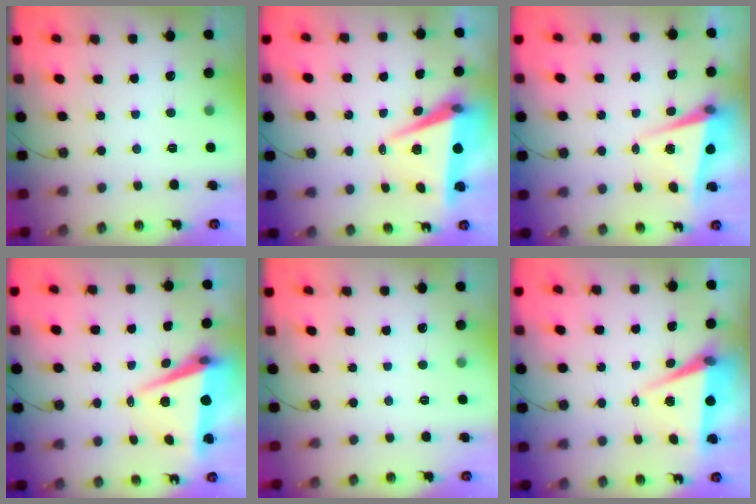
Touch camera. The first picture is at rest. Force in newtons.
{"total": 7.5, "press": 6.2, "slide": 4.2}
{"total": 5.5, "press": 5.4, "slide": 0.8}
{"total": 7.7, "press": 6.4, "slide": 4.3}
{"total": 0.0}
{"total": 7.8, "press": 6.4, "slide": 4.5}